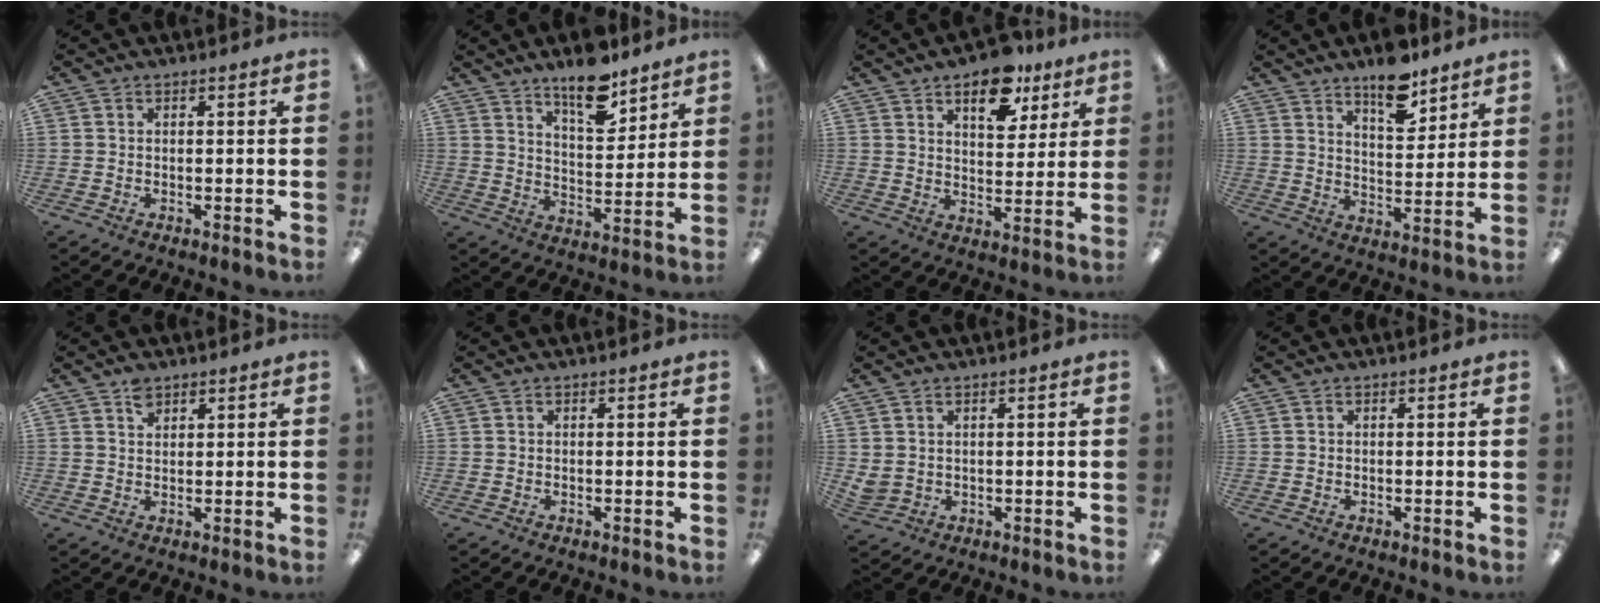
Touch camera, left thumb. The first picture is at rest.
{"total": 11.9, "force": [9.4, 4.3, 6.0], "torque": [-0.086, -0.058, 0.164]}
{"total": 11.9, "force": [7.7, 5.9, 6.9], "torque": [-0.083, -0.034, 0.130]}
{"total": 10.7, "force": [8.3, 4.2, 5.4], "torque": [-0.064, -0.054, 0.141]}
{"total": 2.6, "force": [2.0, 1.4, 0.9], "torque": [-0.014, -0.007, 0.037]}
{"total": 0.0}
{"total": 2.5, "force": [1.3, 1.9, 0.9], "torque": [-0.022, 0.000, 0.025]}
{"total": 0.0}